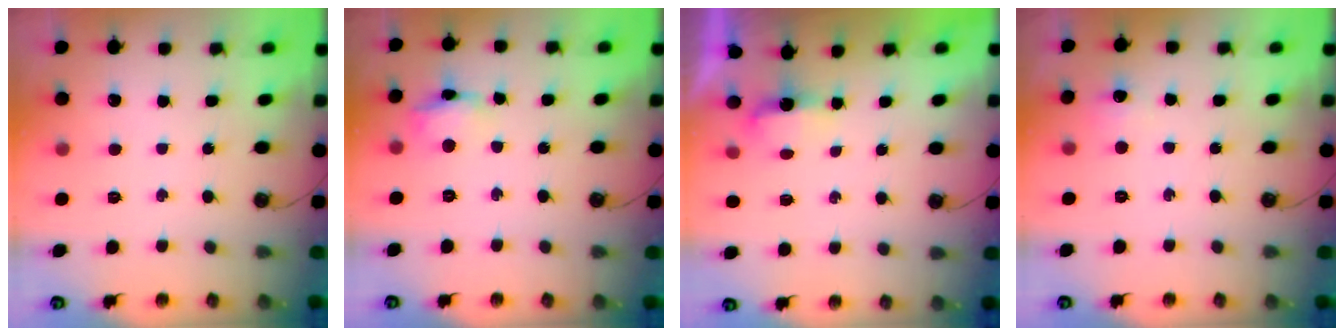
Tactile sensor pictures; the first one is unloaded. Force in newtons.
{"total": 9.1, "press": 9.1, "slide": 0.6}
{"total": 3.0, "press": 2.9, "slide": 0.6}
{"total": 5.2, "press": 5.2, "slide": 0.6}